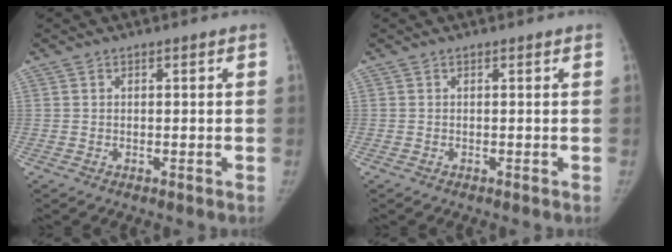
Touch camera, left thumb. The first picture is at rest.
{"total": 0.0}